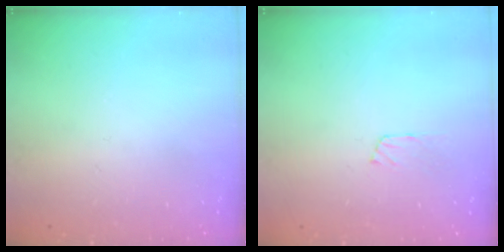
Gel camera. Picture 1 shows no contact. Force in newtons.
{"total": 6.5, "press": 6.4, "slide": 0.7}